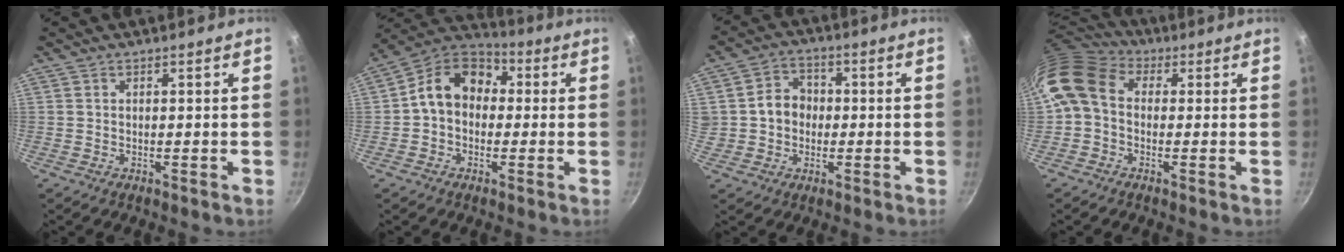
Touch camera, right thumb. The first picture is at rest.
{"total": 12.2, "force": [1.0, 9.4, 7.7], "torque": [-0.095, 0.036, -0.008]}
{"total": 7.0, "force": [-0.1, 6.3, 3.2], "torque": [-0.015, 0.015, -0.009]}
{"total": 10.7, "force": [0.6, 8.2, 6.8], "torque": [-0.125, 0.029, -0.010]}